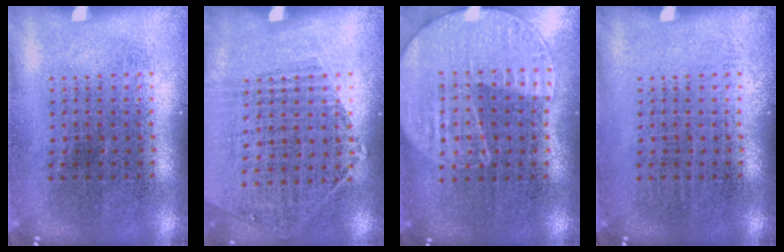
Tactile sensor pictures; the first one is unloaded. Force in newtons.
{"total": 1.1, "press": 1.0, "slide": 0.6}
{"total": 1.1, "press": 1.1, "slide": 0.4}
{"total": 0.0}